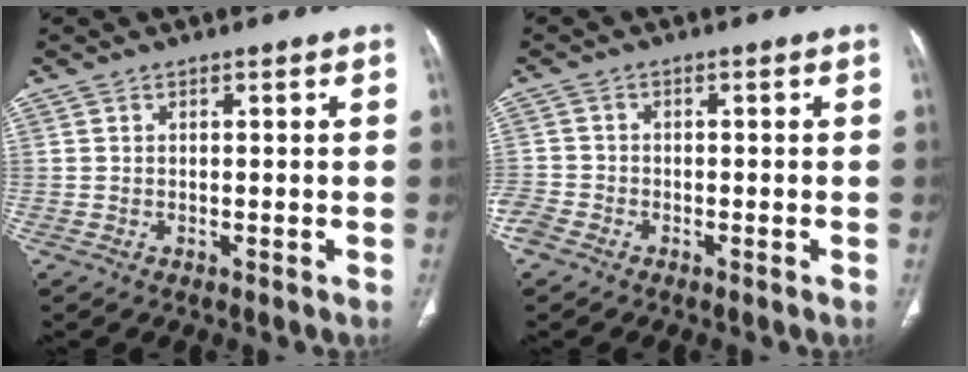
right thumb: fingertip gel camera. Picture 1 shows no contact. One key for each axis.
{"total": 3.5, "fx": -2.1, "fy": 2.5, "fz": 1.2, "tx": -0.028, "ty": 0.010, "tz": -0.043}